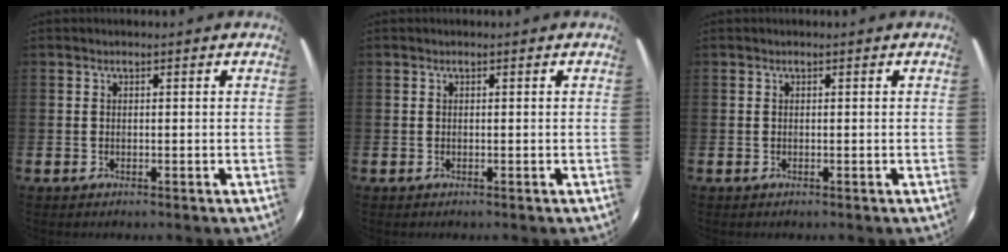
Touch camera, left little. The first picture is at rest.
{"total": 0.0}
{"total": 0.0}